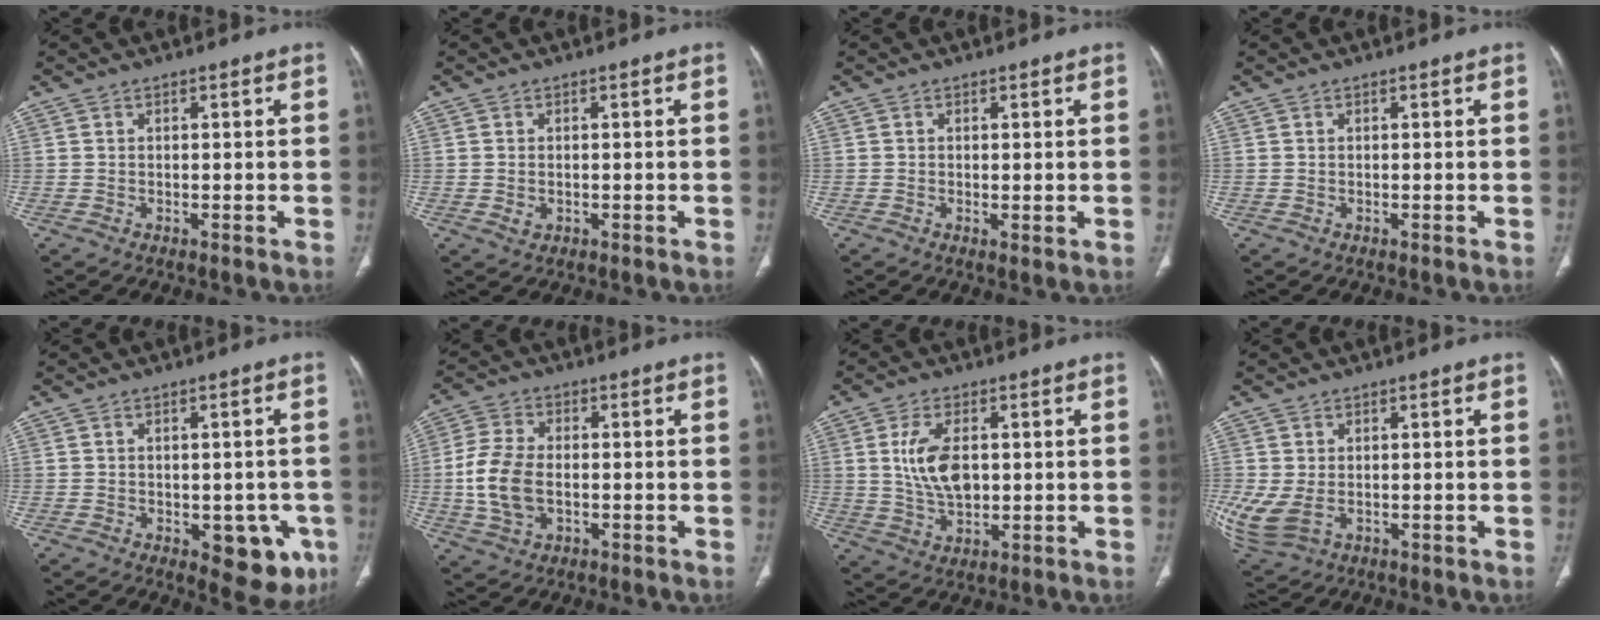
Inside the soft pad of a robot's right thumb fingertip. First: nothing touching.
{"total": 1.7, "force": [-0.2, 1.3, 1.1], "torque": [-0.020, 0.003, 0.001]}
{"total": 1.1, "force": [-0.1, 0.4, 1.0], "torque": [-0.023, -0.007, -0.001]}
{"total": 0.0}
{"total": 10.0, "force": [-3.6, 5.3, 7.6], "torque": [-0.054, 0.002, -0.036]}
{"total": 10.1, "force": [-1.2, 6.4, 7.8], "torque": [-0.164, 0.009, -0.024]}
{"total": 8.9, "force": [1.2, 5.0, 7.2], "torque": [-0.136, -0.005, 0.030]}
{"total": 9.6, "force": [-1.3, 6.8, 6.7], "torque": [-0.181, -0.009, -0.005]}